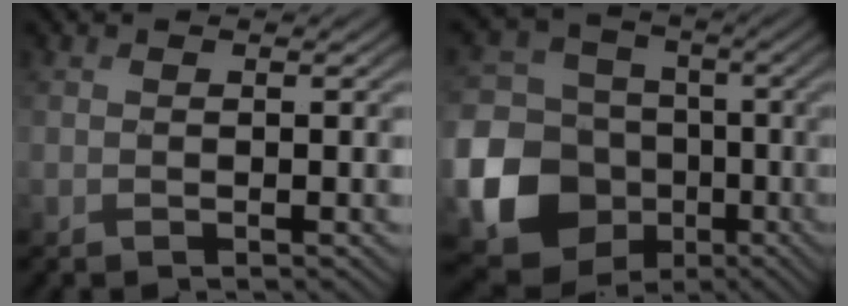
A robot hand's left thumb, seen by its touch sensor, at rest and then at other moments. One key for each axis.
{"total": 19.5, "fx": -6.0, "fy": 17.3, "fz": 6.7, "tx": -0.228, "ty": -0.040, "tz": -0.118}